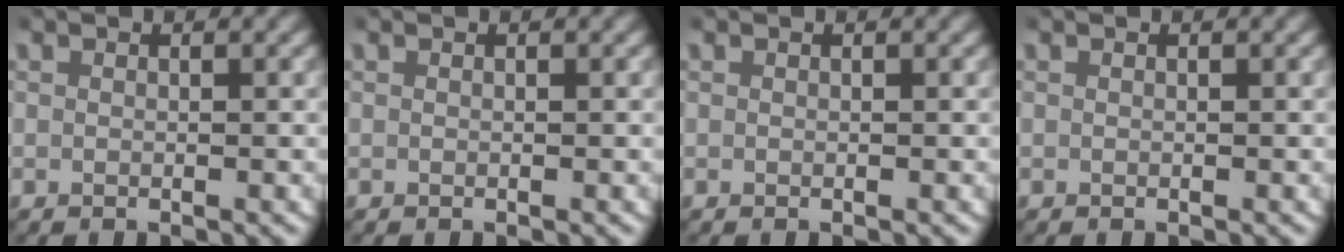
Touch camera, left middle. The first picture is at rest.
{"total": 0.0}
{"total": 0.0}
{"total": 0.0}